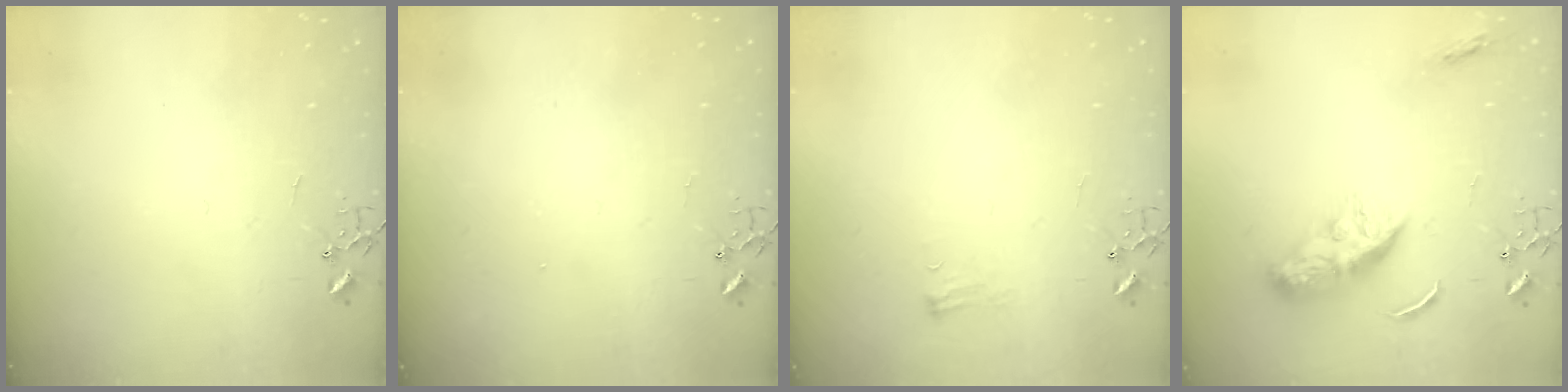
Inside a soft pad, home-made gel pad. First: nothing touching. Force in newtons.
{"total": 1.3, "press": 1.2, "slide": 0.1}
{"total": 5.5, "press": 5.5, "slide": 0.7}
{"total": 11.2, "press": 11.2, "slide": 0.5}